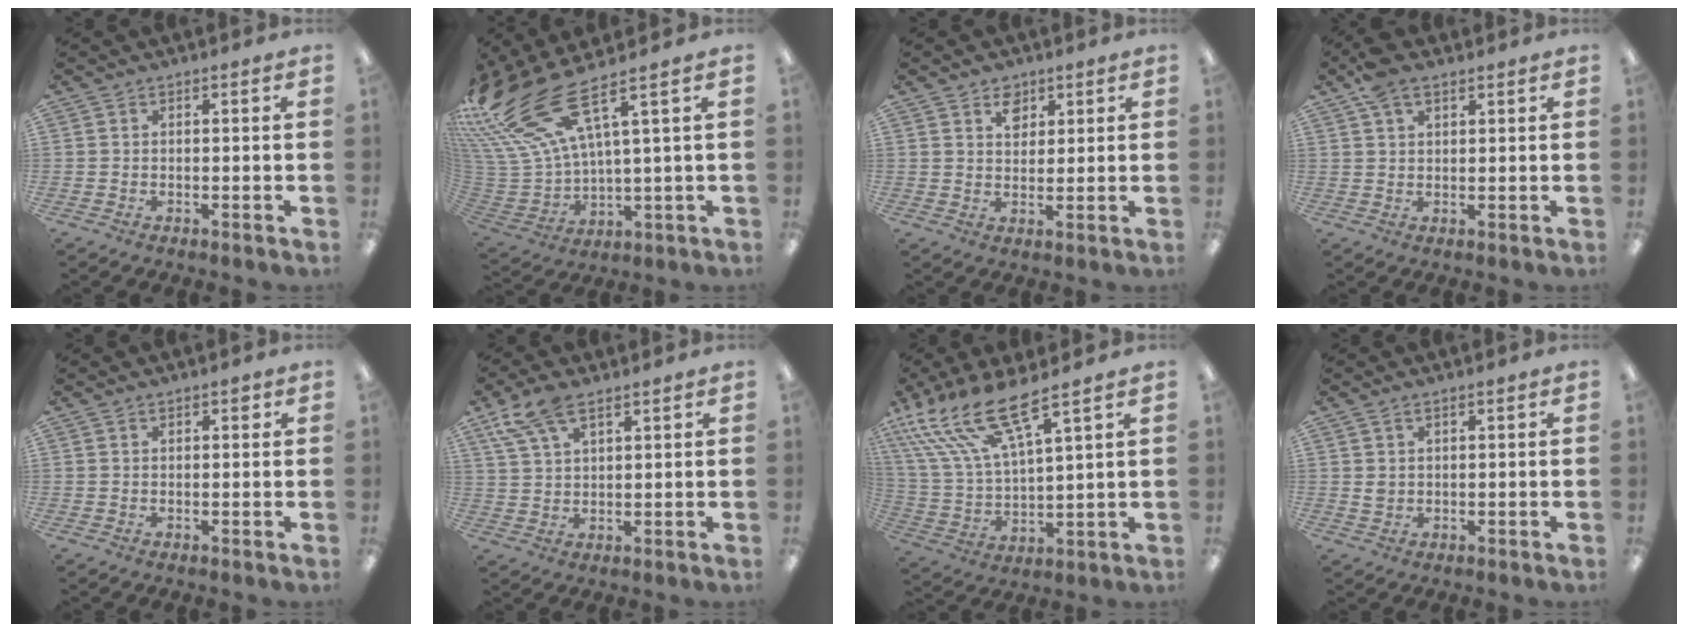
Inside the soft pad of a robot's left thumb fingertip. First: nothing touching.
{"total": 20.6, "force": [12.0, 8.2, 14.6], "torque": [-0.302, -0.075, 0.213]}
{"total": 4.6, "force": [3.0, 3.2, 1.3], "torque": [-0.005, -0.010, 0.051]}
{"total": 5.7, "force": [3.7, 2.8, 3.4], "torque": [-0.066, -0.007, 0.068]}
{"total": 1.3, "force": [0.8, 0.6, 0.8], "torque": [-0.009, 0.001, 0.012]}
{"total": 9.0, "force": [5.9, 3.9, 5.5], "torque": [-0.110, -0.016, 0.111]}
{"total": 17.5, "force": [12.4, 4.6, 11.5], "torque": [-0.260, -0.072, 0.217]}
{"total": 2.1, "force": [1.1, 1.5, 1.0], "torque": [-0.015, 0.001, 0.016]}